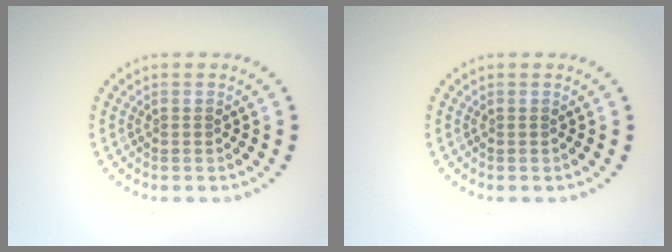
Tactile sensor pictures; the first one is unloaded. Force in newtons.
{"total": 0.0}